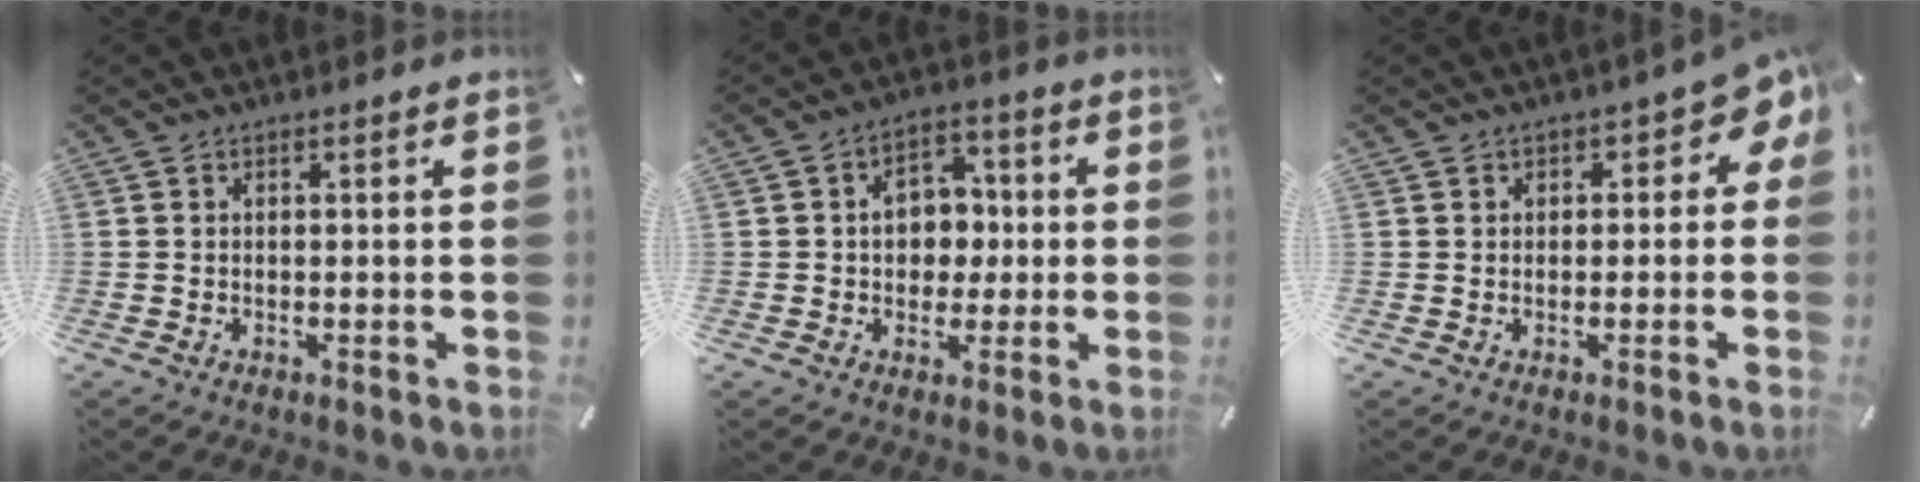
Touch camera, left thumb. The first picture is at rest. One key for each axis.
{"total": 8.1, "fx": -0.2, "fy": 6.8, "fz": 4.5, "tx": -0.061, "ty": 0.012, "tz": -0.005}
{"total": 3.9, "fx": 0.9, "fy": 2.8, "fz": 2.5, "tx": -0.026, "ty": -0.004, "tz": 0.012}